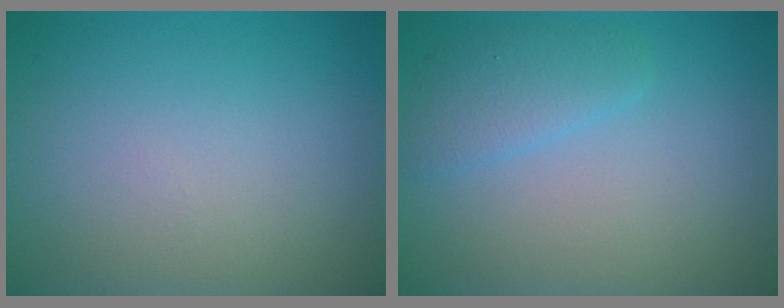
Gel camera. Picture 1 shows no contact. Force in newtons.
{"total": 2.2, "press": 2.2, "slide": 0.2}